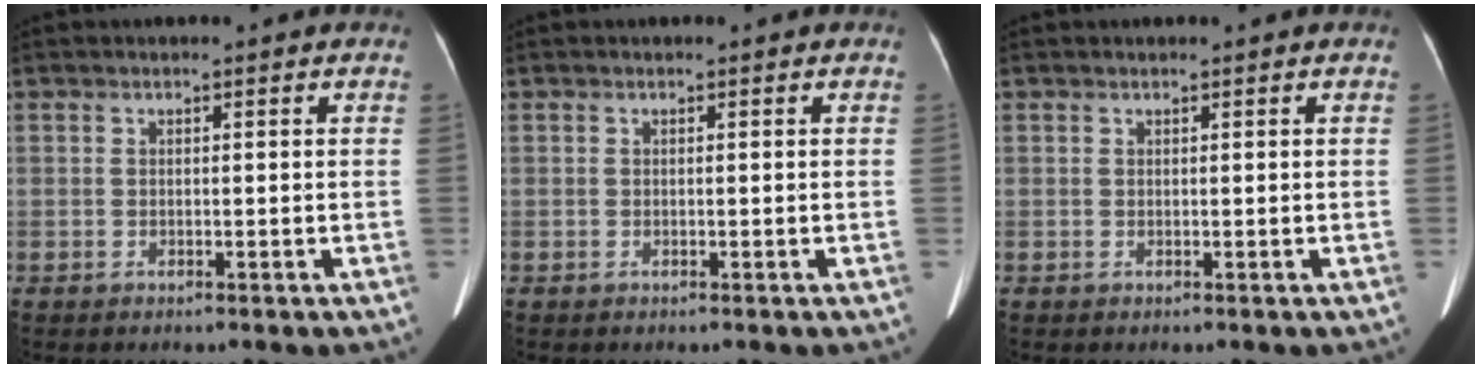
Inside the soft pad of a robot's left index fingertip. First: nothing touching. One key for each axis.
{"total": 0.0}
{"total": 1.4, "fx": -1.2, "fy": -0.2, "fz": -0.6, "tx": 0.013, "ty": -0.003, "tz": -0.020}